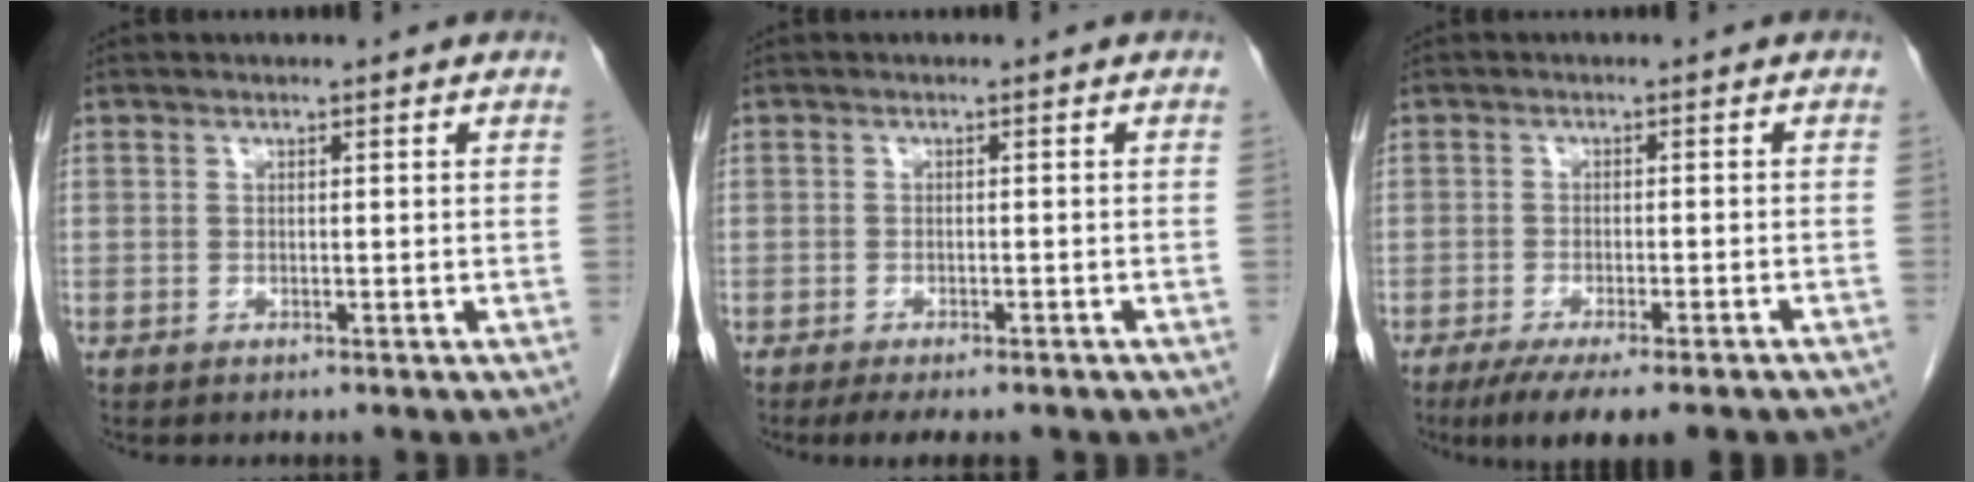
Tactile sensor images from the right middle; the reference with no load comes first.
{"total": 6.9, "force": [-5.5, 1.8, 3.7], "torque": [-0.043, -0.007, -0.070]}
{"total": 12.8, "force": [-10.3, 2.1, 7.4], "torque": [-0.089, -0.015, -0.141]}